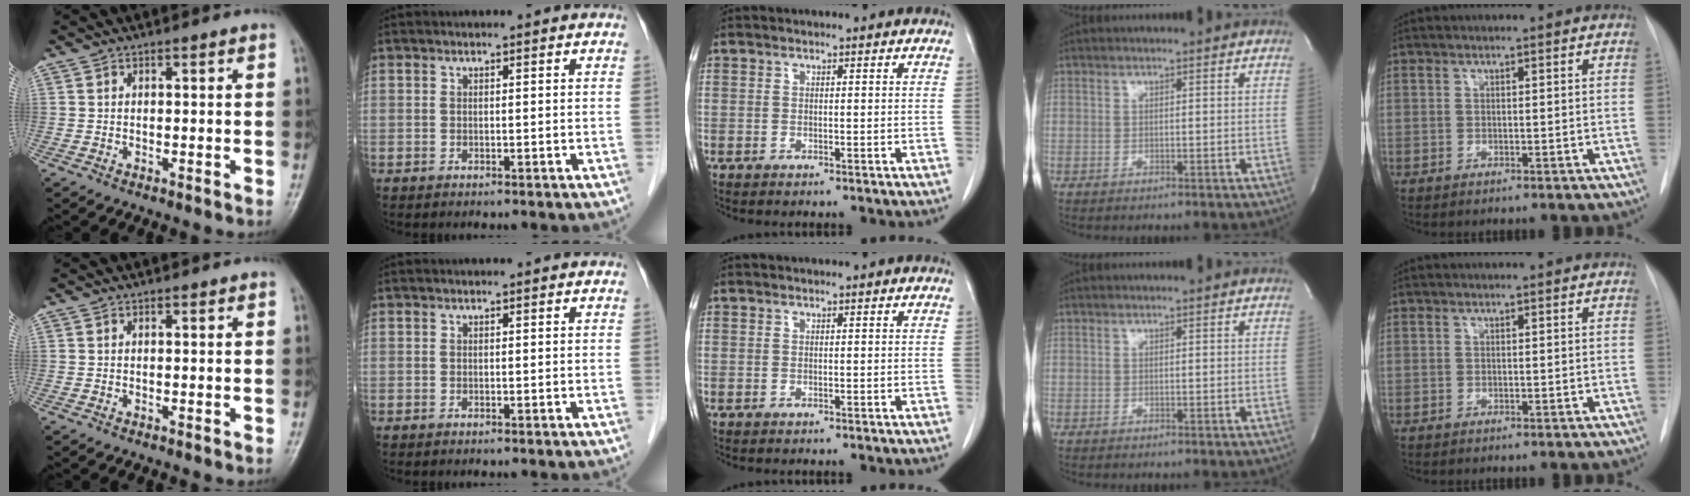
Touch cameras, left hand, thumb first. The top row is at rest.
{}